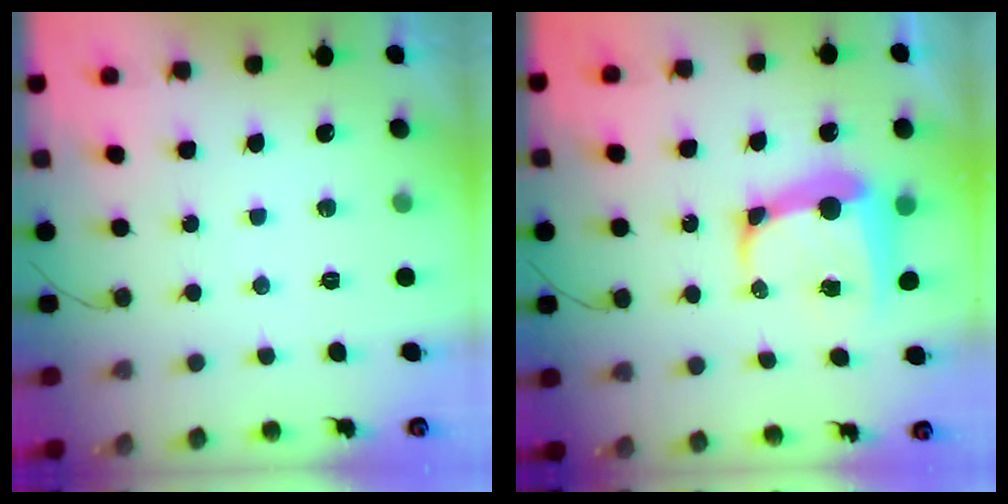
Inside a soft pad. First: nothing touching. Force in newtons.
{"total": 11.2, "press": 11.1, "slide": 1.4}